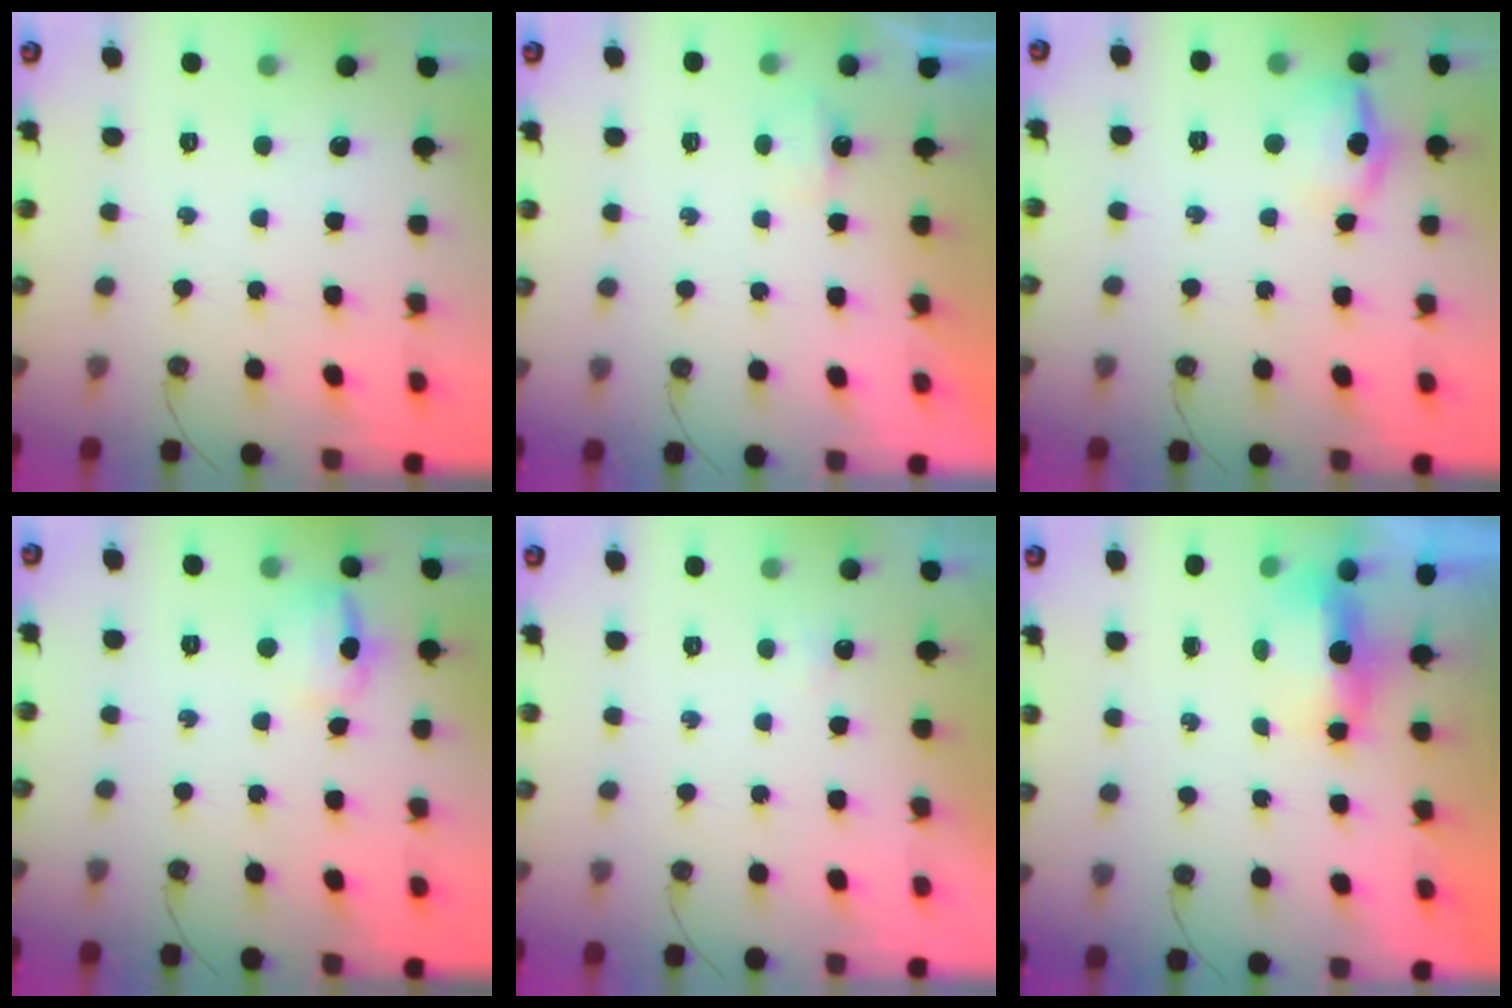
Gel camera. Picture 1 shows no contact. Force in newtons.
{"total": 3.0, "press": 2.9, "slide": 0.5}
{"total": 10.2, "press": 10.1, "slide": 1.4}
{"total": 9.4, "press": 9.3, "slide": 1.3}
{"total": 5.1, "press": 2.6, "slide": 4.4}
{"total": 11.6, "press": 6.5, "slide": 9.7}